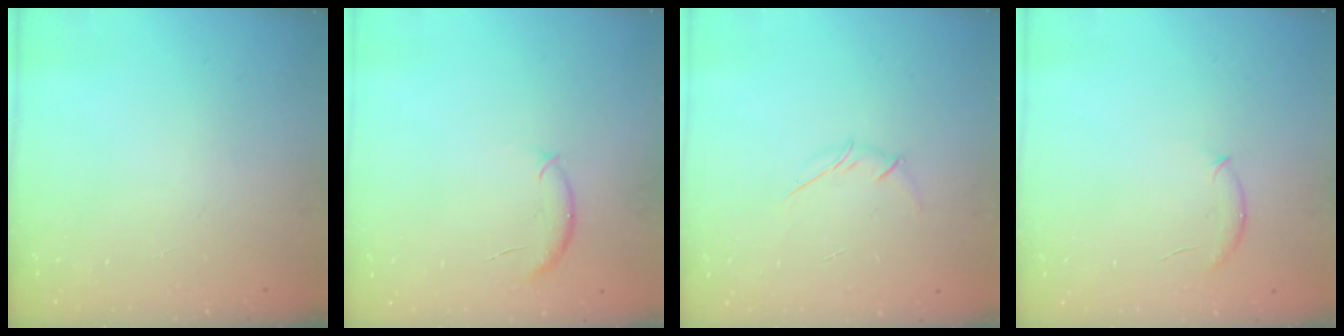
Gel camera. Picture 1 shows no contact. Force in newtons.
{"total": 6.4, "press": 6.3, "slide": 1.0}
{"total": 3.4, "press": 3.3, "slide": 0.8}
{"total": 7.4, "press": 7.2, "slide": 1.9}